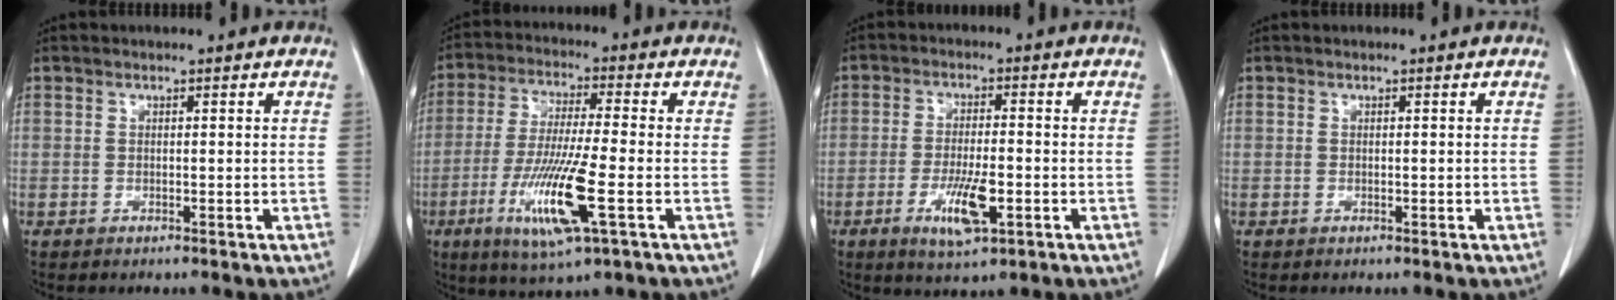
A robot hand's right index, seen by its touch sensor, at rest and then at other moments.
{"total": 13.1, "force": [-4.5, 0.6, 12.3], "torque": [-0.249, -0.026, -0.084]}
{"total": 7.4, "force": [-2.9, 1.7, 6.6], "torque": [-0.124, -0.011, -0.044]}
{"total": 0.0}